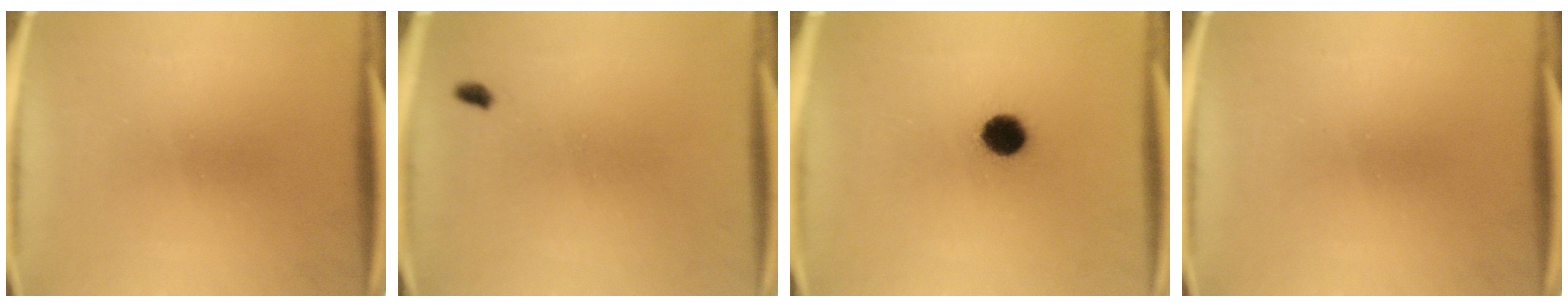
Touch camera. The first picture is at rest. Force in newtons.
{"total": 1.1}
{"total": 5.9}
{"total": 0.0}